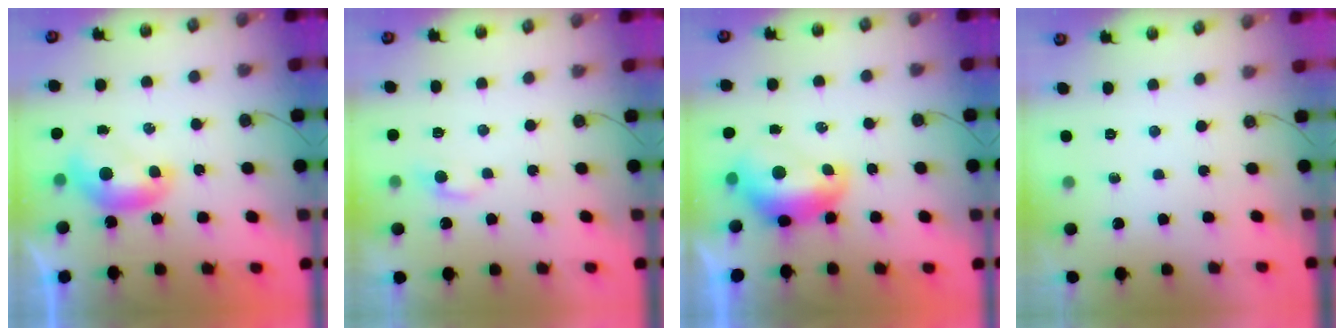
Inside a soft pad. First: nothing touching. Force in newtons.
{"total": 1.2, "press": 1.1, "slide": 0.6}
{"total": 2.2, "press": 2.1, "slide": 0.7}
{"total": 0.0}